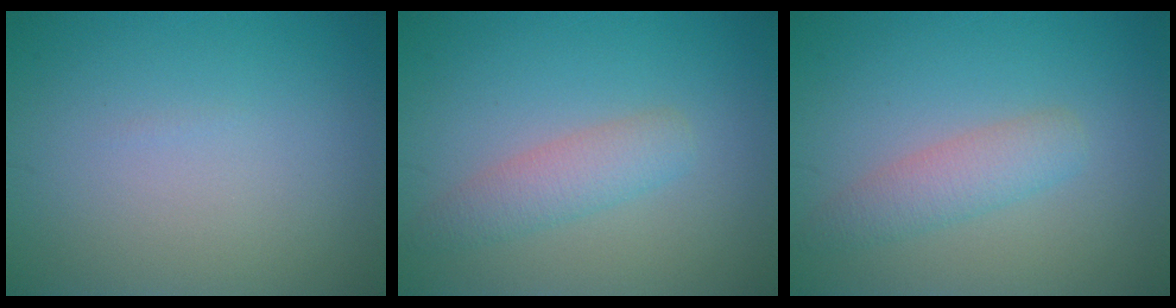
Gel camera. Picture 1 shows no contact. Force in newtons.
{"total": 2.7, "press": 2.7, "slide": 0.1}
{"total": 2.7, "press": 2.7, "slide": 0.1}